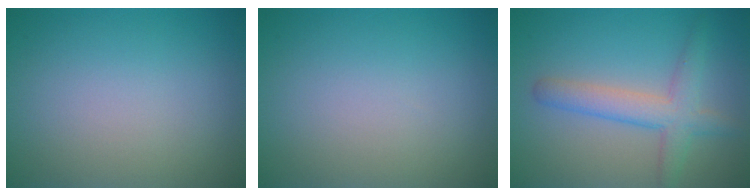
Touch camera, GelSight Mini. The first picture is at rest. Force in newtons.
{"total": 0.0}
{"total": 3.9, "press": 3.9, "slide": 0.1}